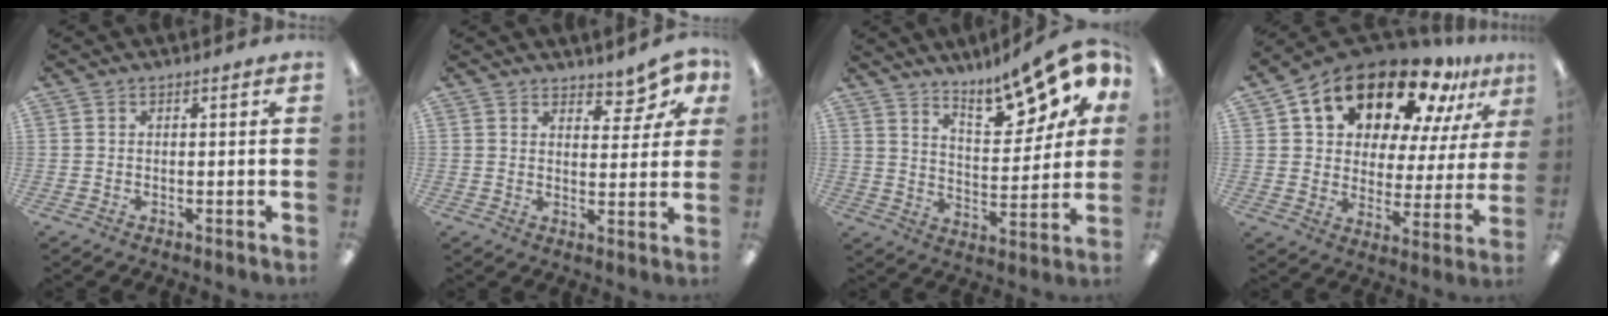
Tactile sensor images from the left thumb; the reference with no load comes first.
{"total": 6.2, "force": [5.3, 2.4, 2.1], "torque": [-0.018, -0.040, 0.092]}
{"total": 16.7, "force": [12.5, 5.9, 9.4], "torque": [-0.130, -0.084, 0.207]}
{"total": 20.5, "force": [15.0, 9.8, 10.0], "torque": [-0.175, -0.096, 0.257]}